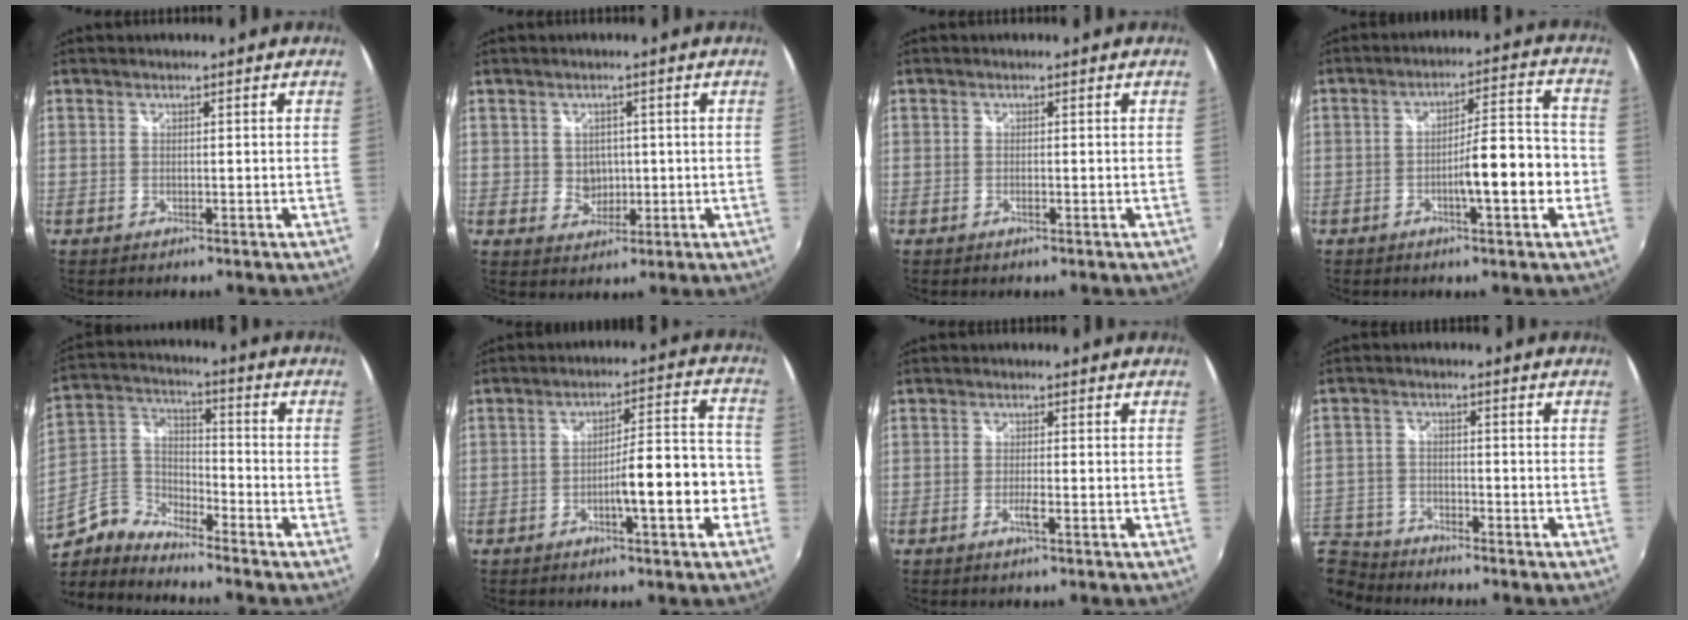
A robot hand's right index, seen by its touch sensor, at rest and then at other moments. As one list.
[{"total": 3.7, "force": [0.2, 3.4, 1.4], "torque": [-0.024, 0.004, 0.008]}, {"total": 0.6, "force": [-0.3, 0.2, 0.5], "torque": [-0.010, -0.001, -0.006]}, {"total": 9.7, "force": [-2.9, 1.5, 9.2], "torque": [-0.146, 0.010, -0.039]}, {"total": 7.2, "force": [-5.7, 3.7, 2.5], "torque": [-0.066, 0.022, -0.129]}, {"total": 10.2, "force": [-3.8, 1.5, 9.3], "torque": [-0.148, 0.013, -0.050]}, {"total": 1.8, "force": [-0.9, -0.1, 1.6], "torque": [-0.032, -0.003, -0.018]}, {"total": 10.3, "force": [-8.9, 4.8, 2.0], "torque": [-0.078, -0.002, -0.172]}]